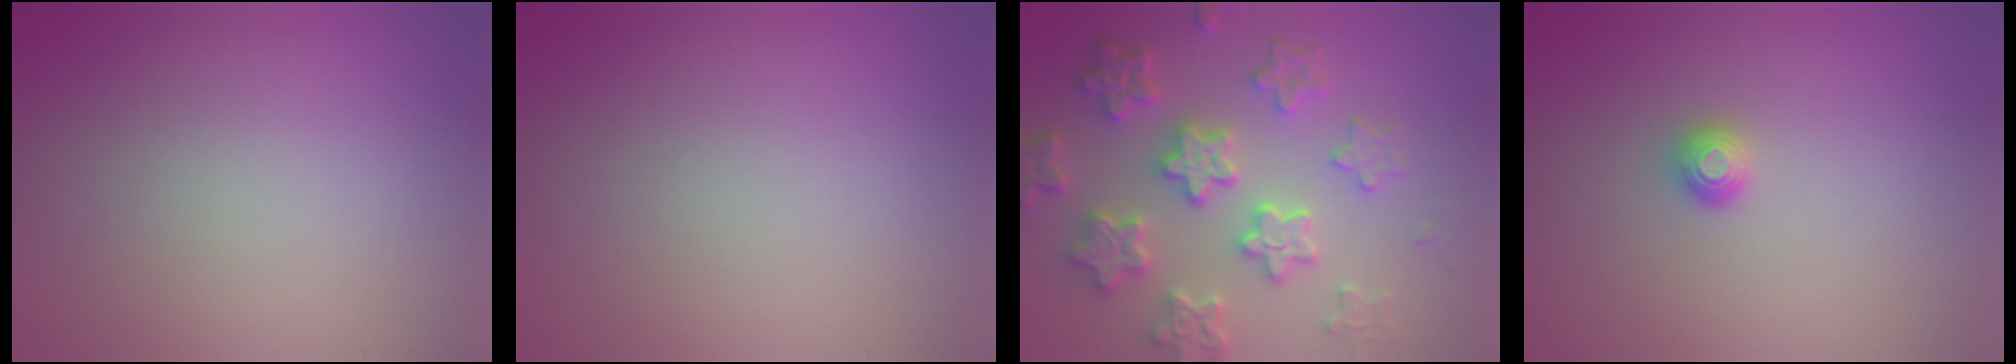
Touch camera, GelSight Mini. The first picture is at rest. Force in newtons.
{"total": 0.0}
{"total": 6.1, "press": 6.0, "slide": 1.3}
{"total": 1.1, "press": 1.1, "slide": 0.1}